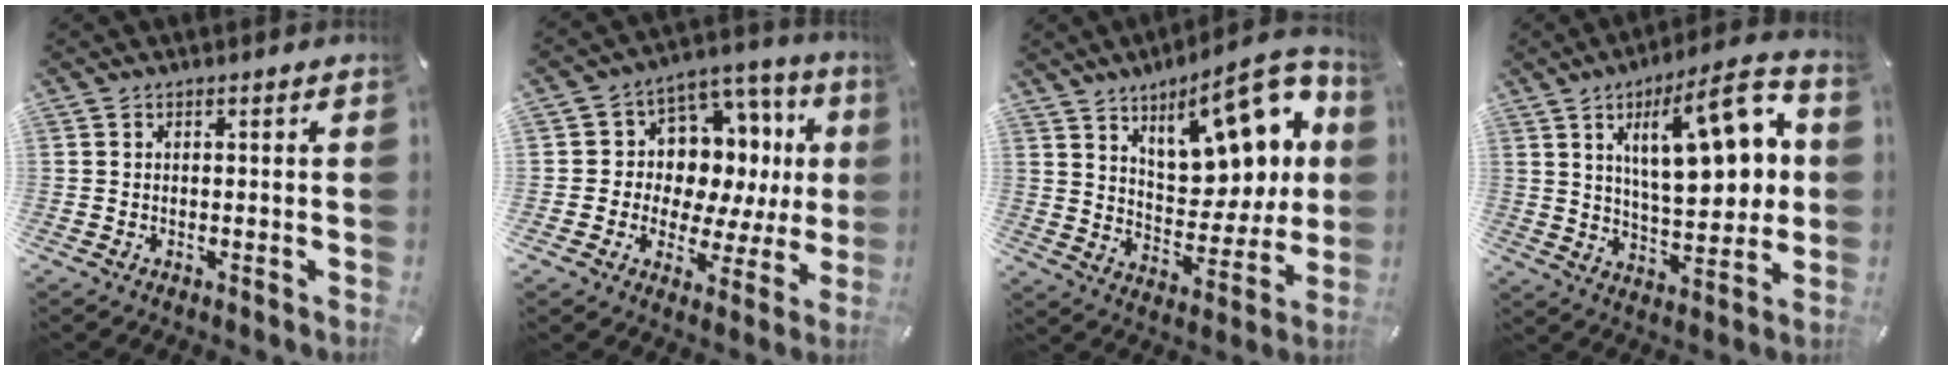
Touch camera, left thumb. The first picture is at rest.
{"total": 9.7, "force": [3.0, 8.3, 3.9], "torque": [-0.049, -0.056, 0.056]}
{"total": 20.0, "force": [10.8, 9.6, 13.8], "torque": [-0.183, -0.065, 0.181]}
{"total": 20.3, "force": [6.7, 8.4, 17.3], "torque": [-0.245, -0.020, 0.100]}